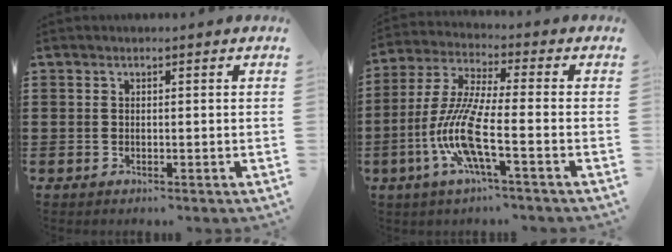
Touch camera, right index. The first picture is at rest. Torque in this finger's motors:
{"motor_torque": [2.14, 0.00, 1.05, 0.21]}